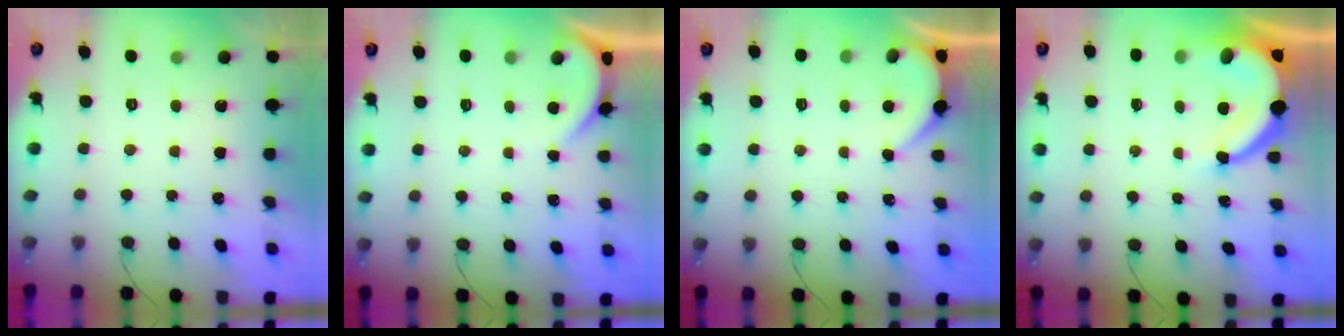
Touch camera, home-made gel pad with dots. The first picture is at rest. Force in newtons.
{"total": 1.6, "press": 1.6, "slide": 0.2}
{"total": 1.4, "press": 1.4, "slide": 0.2}
{"total": 8.5, "press": 8.5, "slide": 0.8}